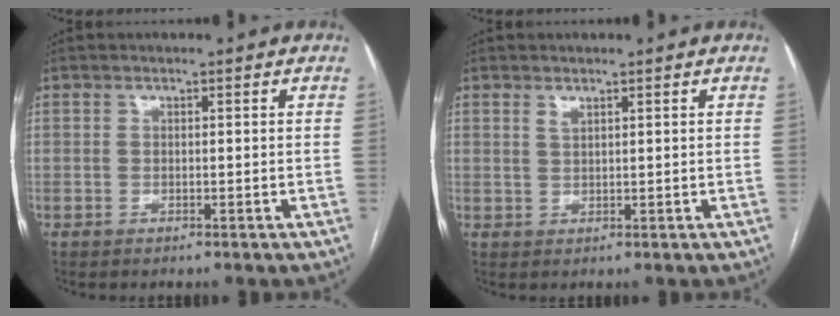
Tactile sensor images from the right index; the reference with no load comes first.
{"total": 1.0, "force": [0.8, 0.3, 0.6], "torque": [-0.014, -0.001, 0.018]}